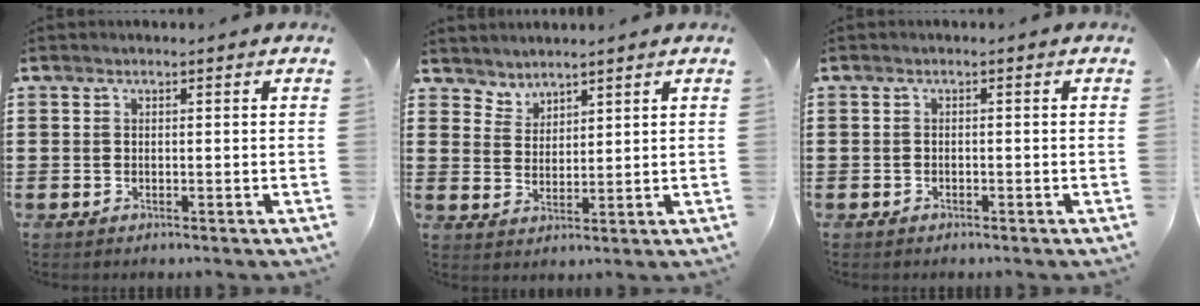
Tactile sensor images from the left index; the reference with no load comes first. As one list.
[{"total": 3.1, "force": [2.9, 0.8, -0.6], "torque": [0.000, -0.006, 0.056]}, {"total": 0.9, "force": [-0.8, 0.3, 0.1], "torque": [-0.006, 0.002, -0.019]}]